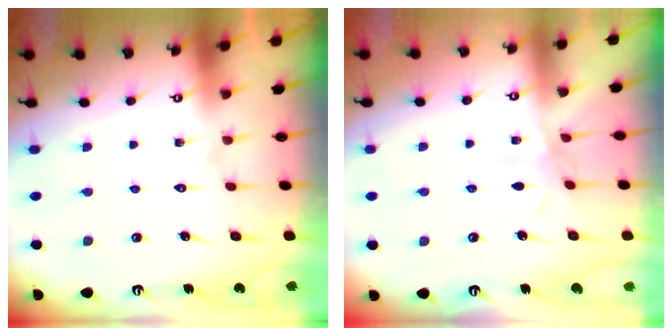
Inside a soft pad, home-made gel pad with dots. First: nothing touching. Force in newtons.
{"total": 2.2, "press": 2.1, "slide": 0.3}